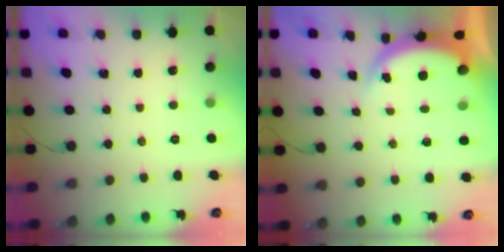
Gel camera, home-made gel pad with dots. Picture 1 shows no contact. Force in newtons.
{"total": 4.7, "press": 4.7, "slide": 0.5}